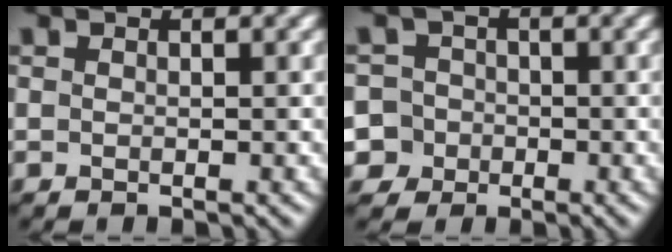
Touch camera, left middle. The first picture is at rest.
{"total": 6.2, "force": [-2.0, 5.7, 1.4], "torque": [-0.024, 0.017, -0.067]}